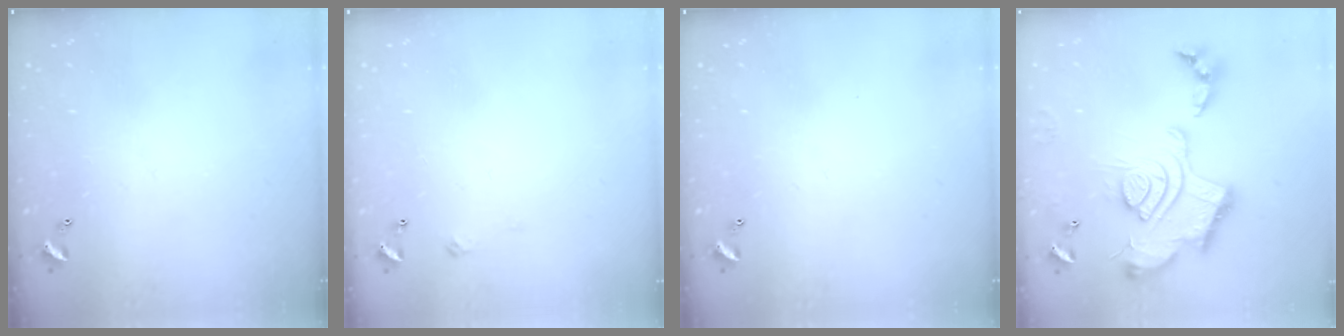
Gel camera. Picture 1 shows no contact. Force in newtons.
{"total": 2.7, "press": 2.6, "slide": 0.4}
{"total": 0.0}
{"total": 2.5, "press": 1.9, "slide": 1.7}